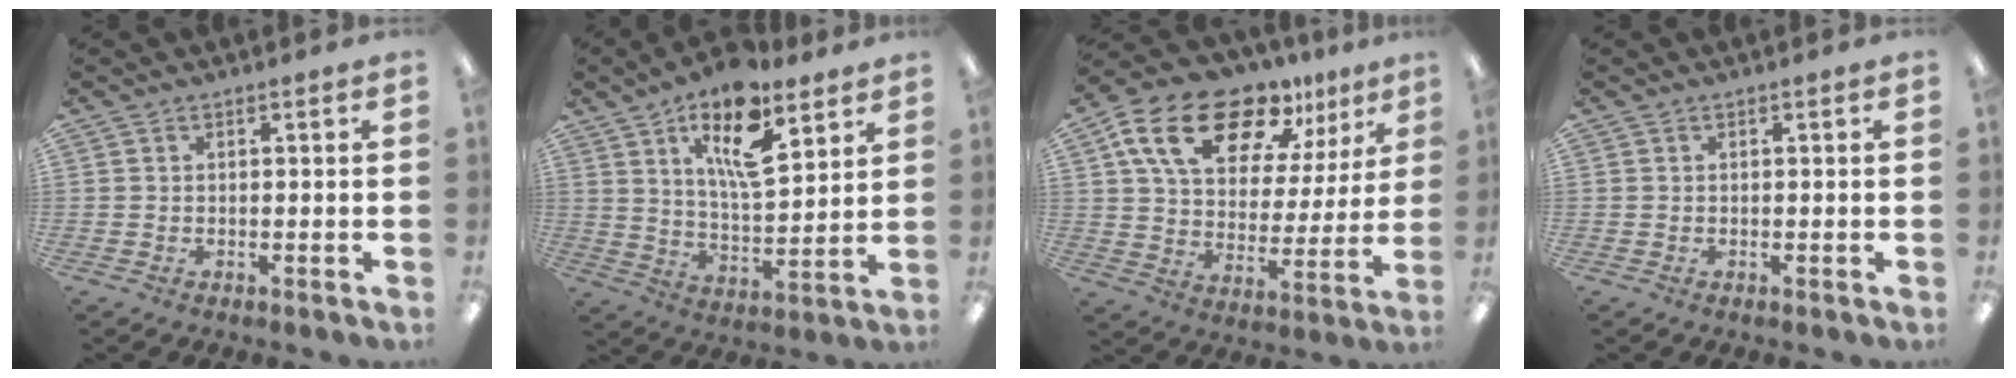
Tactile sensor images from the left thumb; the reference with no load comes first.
{"total": 16.8, "force": [10.2, 6.7, 11.5], "torque": [-0.177, -0.048, 0.166]}
{"total": 20.2, "force": [13.0, 10.6, 11.2], "torque": [-0.190, -0.069, 0.227]}
{"total": 0.0}